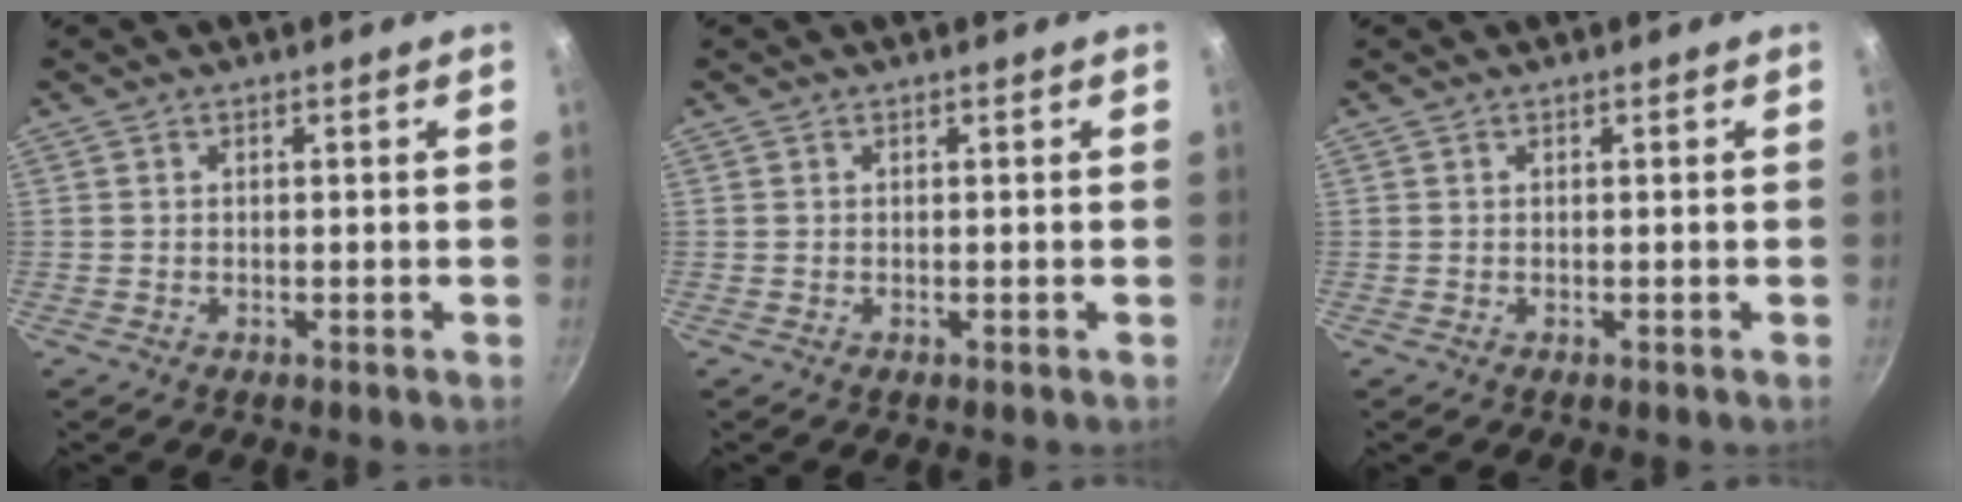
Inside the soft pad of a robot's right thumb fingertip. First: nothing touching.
{"total": 0.0}
{"total": 0.0}